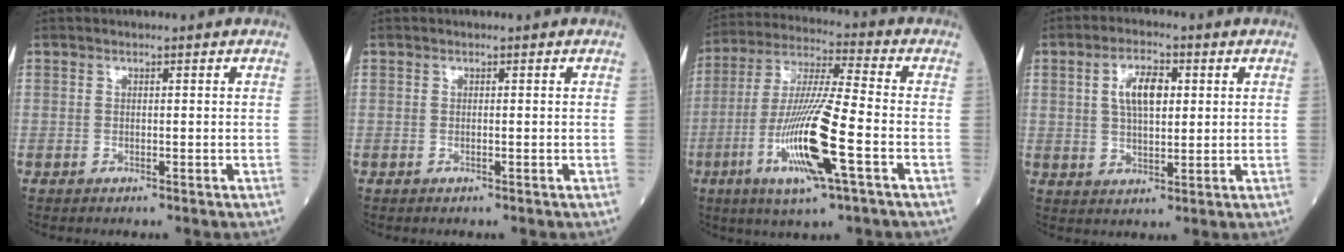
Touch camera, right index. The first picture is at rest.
{"total": 0.0}
{"total": 15.8, "force": [-5.2, 0.8, 14.9], "torque": [-0.302, -0.017, -0.098]}
{"total": 6.5, "force": [1.7, 2.7, 5.6], "torque": [-0.107, 0.010, 0.033]}